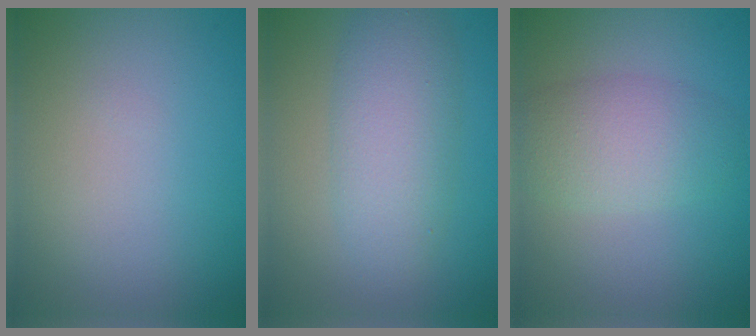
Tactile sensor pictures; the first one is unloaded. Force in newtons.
{"total": 4.9, "press": 4.9, "slide": 0.2}
{"total": 4.2, "press": 4.2, "slide": 0.1}